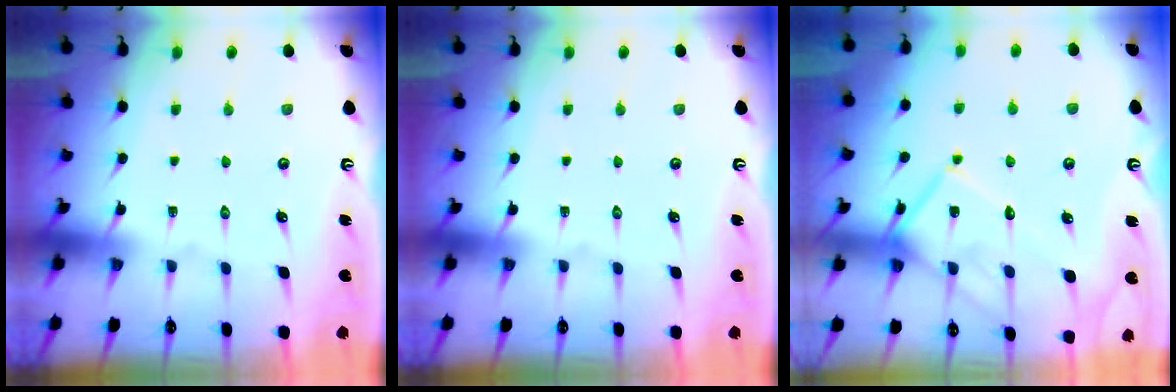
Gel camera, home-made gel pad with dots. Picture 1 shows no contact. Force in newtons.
{"total": 0.0}
{"total": 12.9, "press": 12.9, "slide": 1.1}